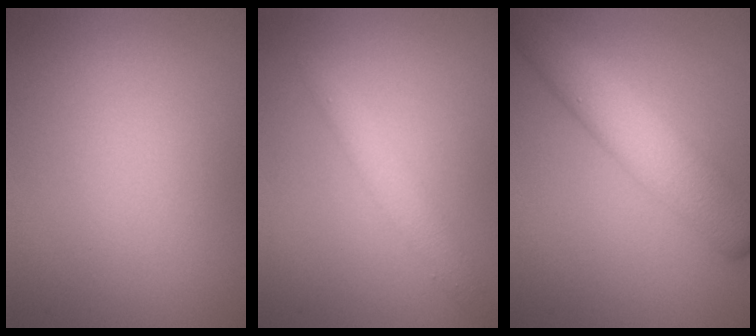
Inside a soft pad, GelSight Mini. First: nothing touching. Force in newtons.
{"total": 2.3, "press": 2.3, "slide": 0.0}
{"total": 5.4, "press": 5.4, "slide": 0.4}